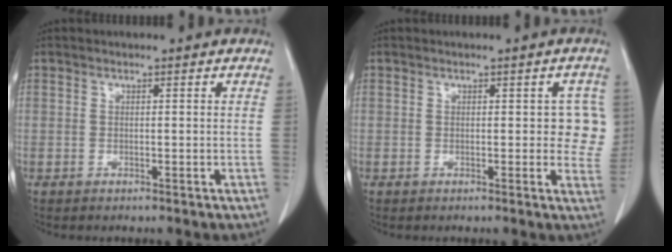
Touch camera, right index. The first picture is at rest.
{"total": 4.4, "force": [0.7, 2.5, 3.5], "torque": [-0.013, 0.010, 0.003]}